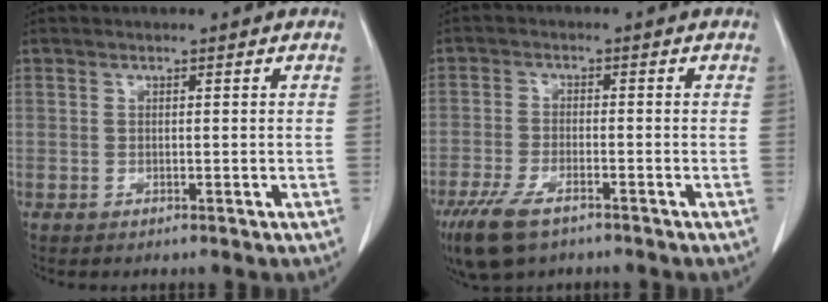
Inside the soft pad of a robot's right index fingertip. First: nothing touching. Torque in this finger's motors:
{"motor_torque": [0.83, -0.79, 0.34, 0.12]}